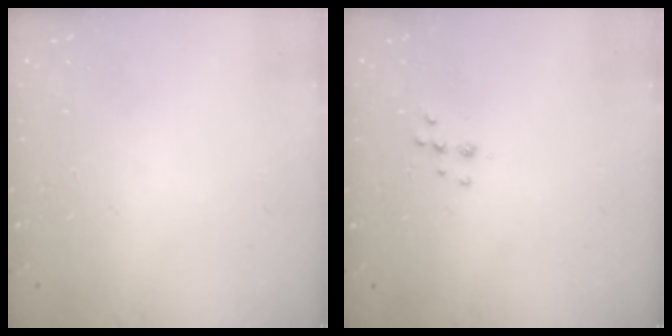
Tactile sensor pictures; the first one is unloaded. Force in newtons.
{"total": 5.8, "press": 5.8, "slide": 0.4}